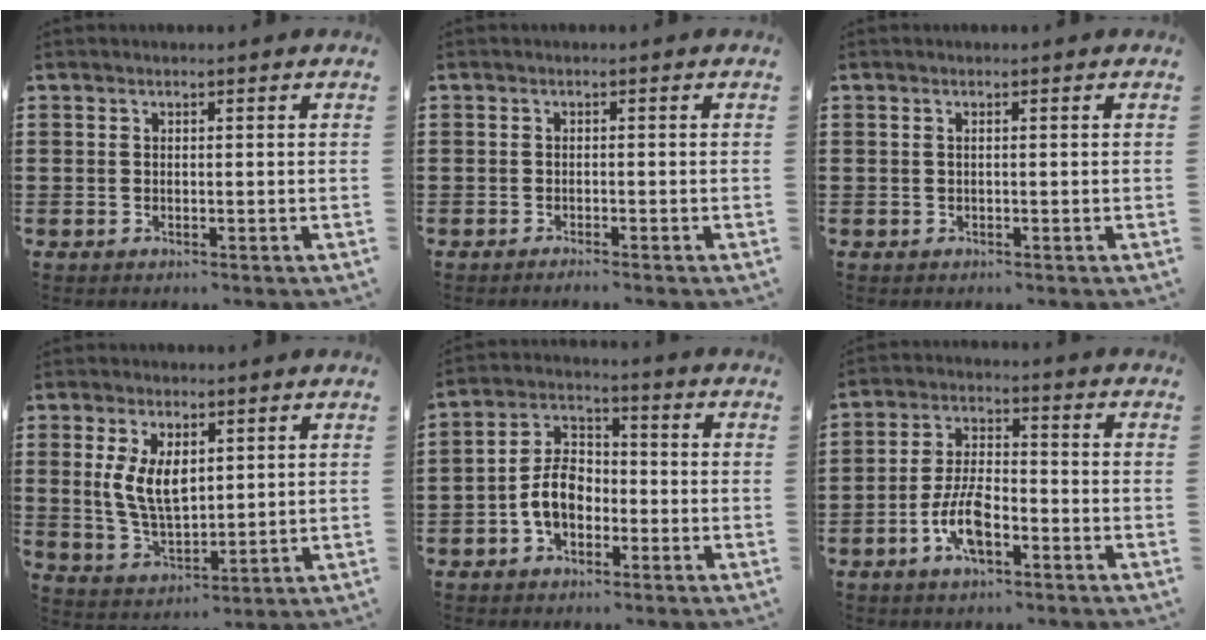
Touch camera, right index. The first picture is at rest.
{"total": 0.8, "force": [-0.8, -0.2, 0.1], "torque": [-0.004, -0.002, -0.015]}
{"total": 0.0}
{"total": 7.2, "force": [1.8, 3.8, 5.8], "torque": [-0.125, 0.007, 0.031]}
{"total": 6.5, "force": [-2.2, 4.3, 4.4], "torque": [-0.106, 0.009, -0.048]}
{"total": 7.7, "force": [-3.4, 3.1, 6.1], "torque": [-0.140, -0.003, -0.068]}